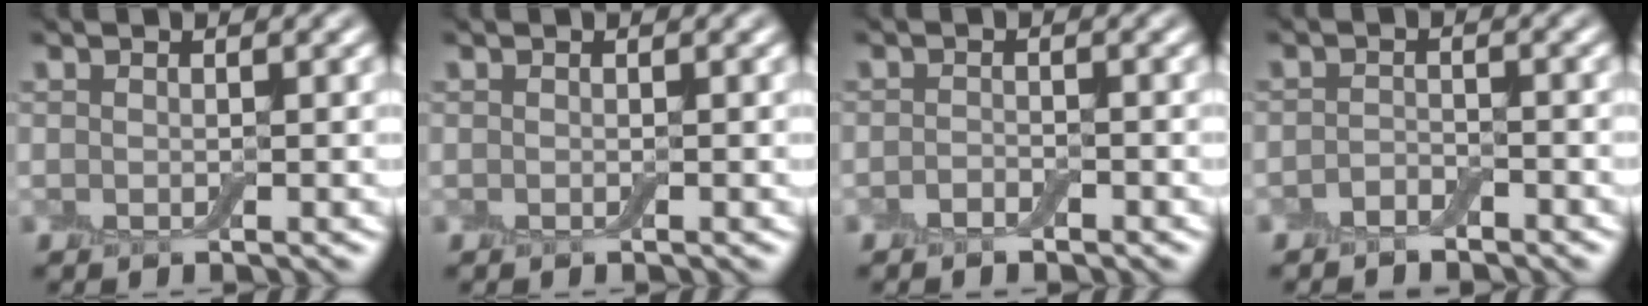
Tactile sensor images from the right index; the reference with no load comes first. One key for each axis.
{"total": 0.0}
{"total": 1.3, "fx": -0.9, "fy": 0.6, "fz": 0.7, "tx": -0.015, "ty": 0.000, "tz": -0.018}
{"total": 1.7, "fx": -1.3, "fy": 0.8, "fz": 0.7, "tx": -0.013, "ty": 0.003, "tz": -0.027}